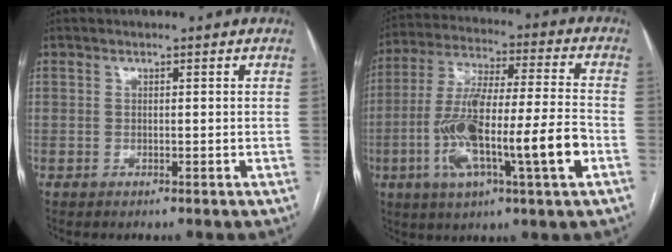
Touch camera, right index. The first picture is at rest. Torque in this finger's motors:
{"motor_torque": [1.54, -0.53, 0.97, 0.21]}